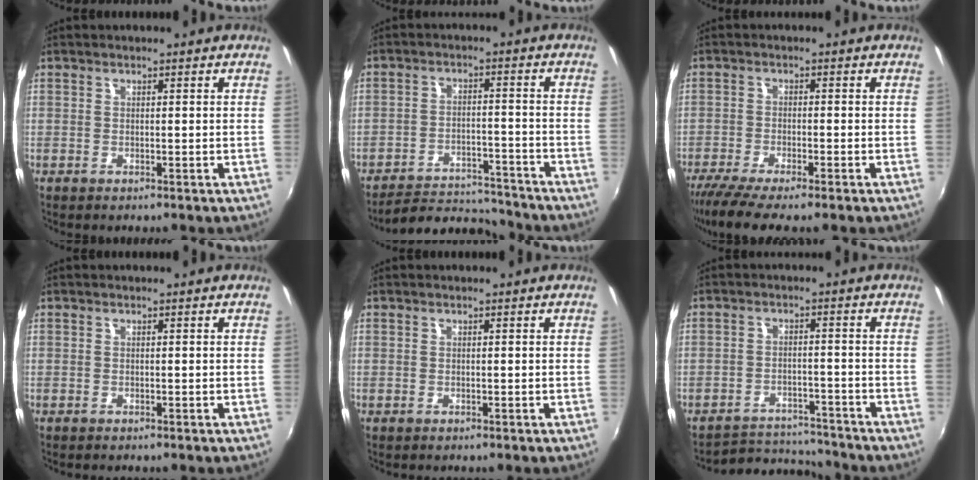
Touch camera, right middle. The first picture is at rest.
{"total": 11.1, "force": [-10.6, 2.7, 2.1], "torque": [-0.057, 0.017, -0.153]}
{"total": 7.5, "force": [-6.2, 0.4, 4.2], "torque": [-0.101, -0.030, -0.109]}
{"total": 0.0}
{"total": 0.0}
{"total": 7.6, "force": [-7.3, 2.2, -0.4], "torque": [-0.007, 0.025, -0.109]}